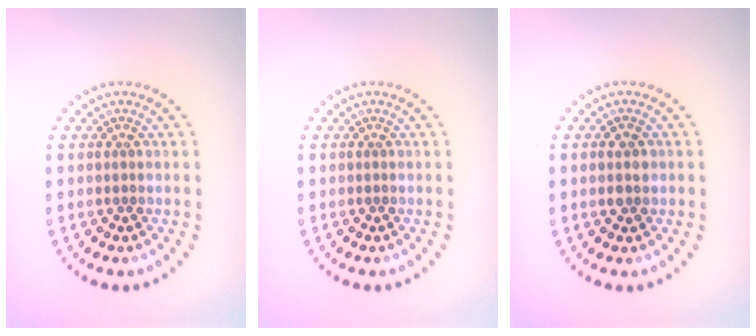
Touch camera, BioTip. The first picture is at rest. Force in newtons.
{"total": 0.0}
{"total": 2.0, "press": 2.0, "slide": 0.0}